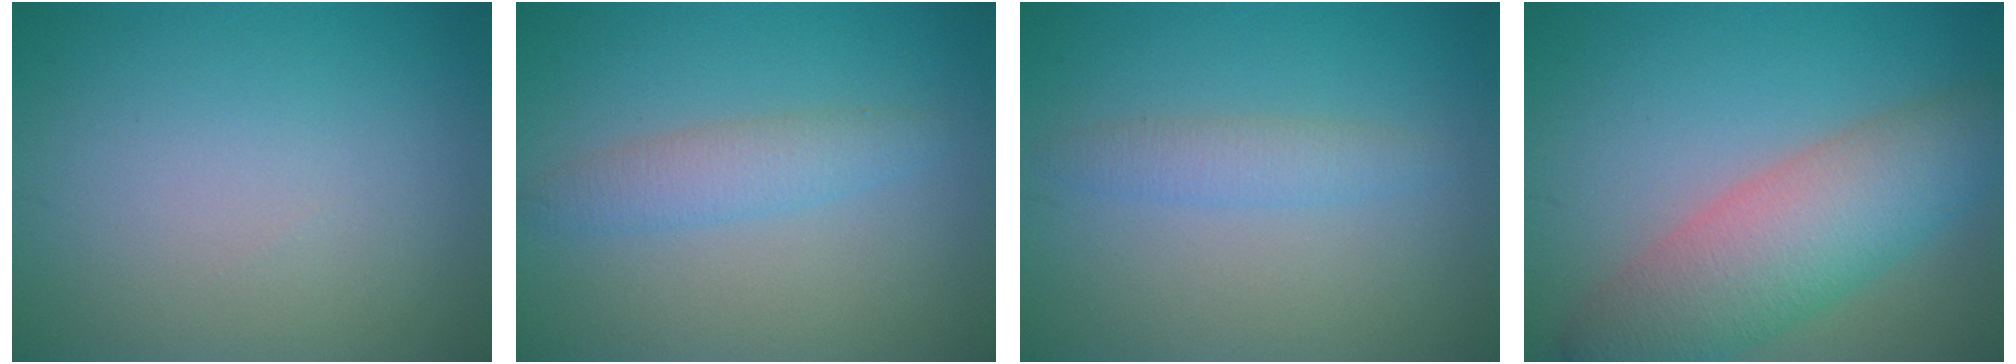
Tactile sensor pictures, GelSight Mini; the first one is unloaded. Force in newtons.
{"total": 2.5, "press": 2.5, "slide": 0.1}
{"total": 1.9, "press": 1.9, "slide": 0.0}
{"total": 8.0, "press": 8.0, "slide": 0.3}